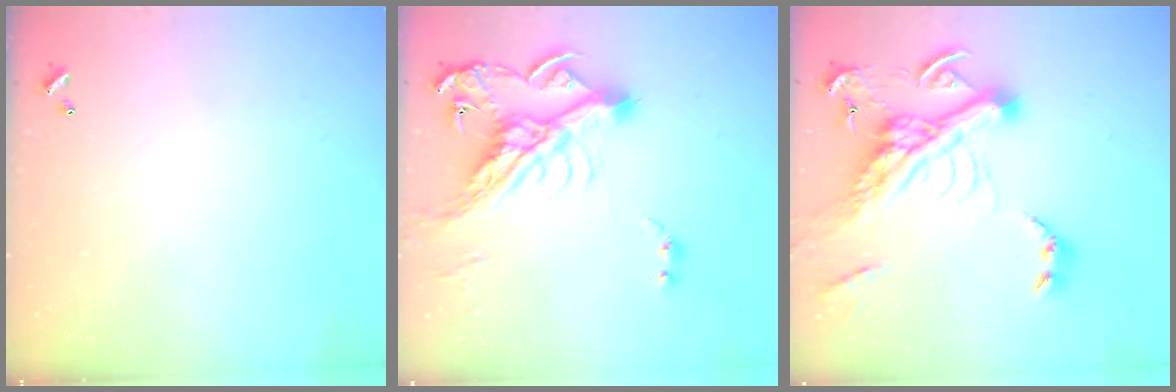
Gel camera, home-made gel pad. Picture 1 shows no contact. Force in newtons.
{"total": 18.6, "press": 18.5, "slide": 2.5}
{"total": 19.4, "press": 19.1, "slide": 3.3}